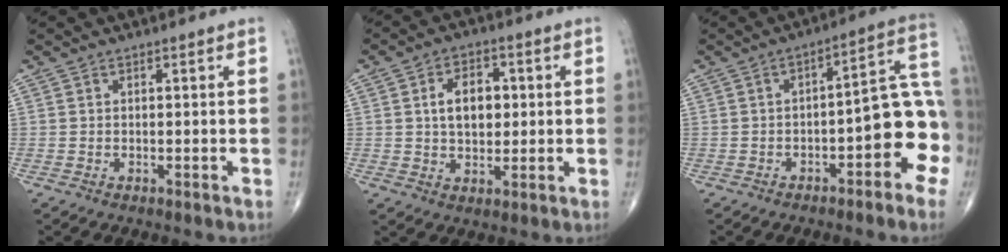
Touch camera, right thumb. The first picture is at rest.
{"total": 8.1, "force": [1.2, 5.2, 6.1], "torque": [-0.075, 0.005, 0.019]}
{"total": 12.5, "force": [-4.2, 4.0, 11.1], "torque": [-0.110, 0.054, -0.060]}